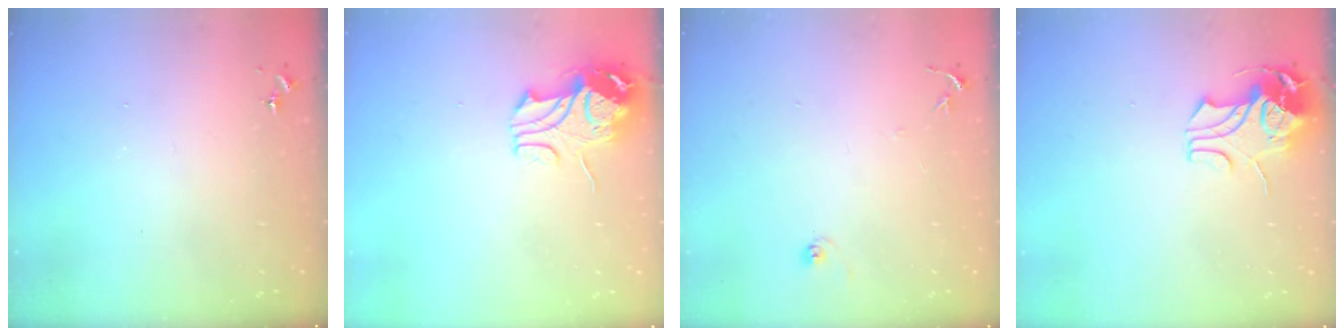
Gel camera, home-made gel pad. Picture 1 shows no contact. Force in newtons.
{"total": 9.7, "press": 9.7, "slide": 1.0}
{"total": 6.0, "press": 5.9, "slide": 0.6}
{"total": 8.8, "press": 8.7, "slide": 1.0}